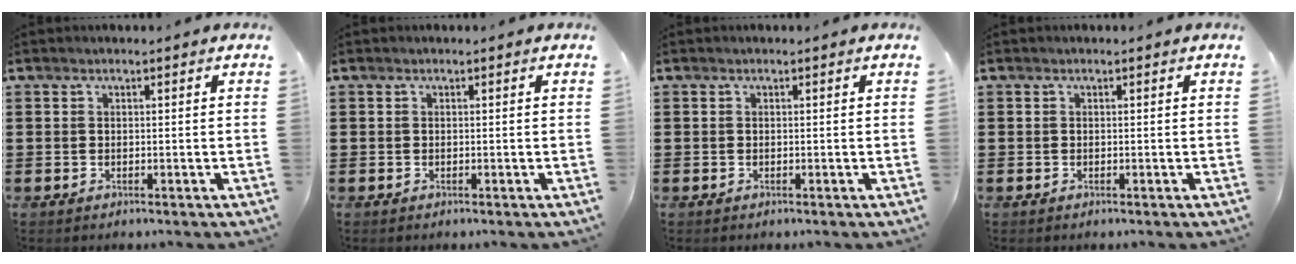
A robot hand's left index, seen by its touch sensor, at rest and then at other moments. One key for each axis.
{"total": 0.0}
{"total": 0.0}
{"total": 0.0}